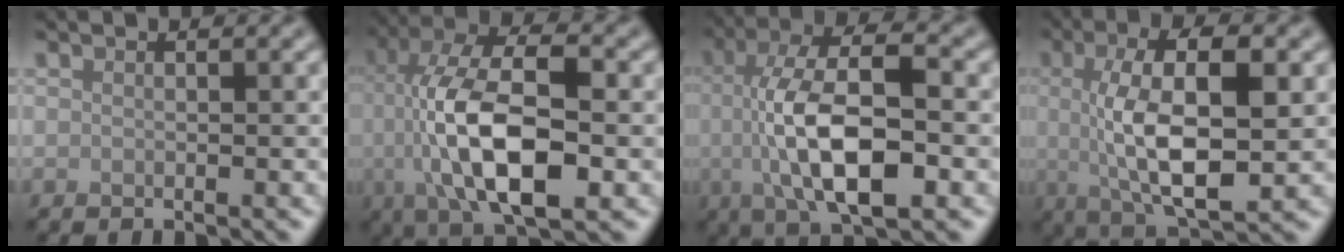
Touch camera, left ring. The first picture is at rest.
{"total": 11.5, "force": [-1.2, 4.6, 10.5], "torque": [-0.194, 0.010, -0.026]}
{"total": 10.1, "force": [-1.1, 3.7, 9.3], "torque": [-0.166, 0.007, -0.022]}
{"total": 9.3, "force": [0.4, 3.2, 8.7], "torque": [-0.150, 0.001, 0.006]}